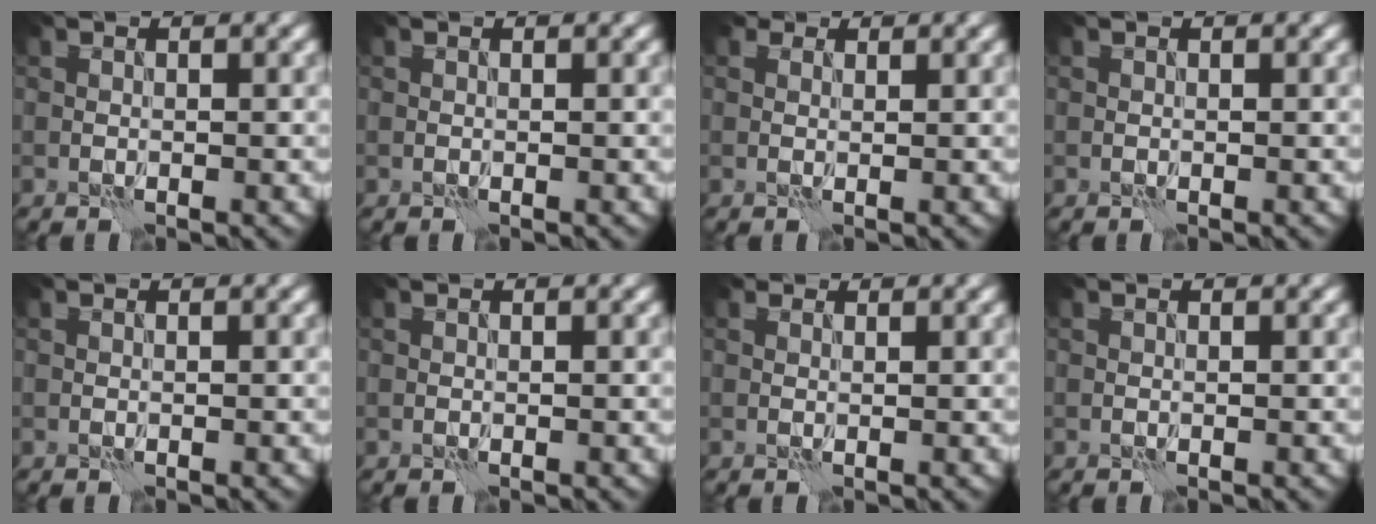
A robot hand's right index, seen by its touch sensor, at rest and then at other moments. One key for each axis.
{"total": 0.0}
{"total": 1.5, "fx": 1.1, "fy": 0.9, "fz": 0.5, "tx": -0.008, "ty": -0.006, "tz": 0.009}
{"total": 0.0}
{"total": 0.0}
{"total": 0.0}
{"total": 1.0, "fx": 0.8, "fy": 0.5, "fz": 0.3, "tx": -0.008, "ty": -0.002, "tz": 0.002}
{"total": 0.0}